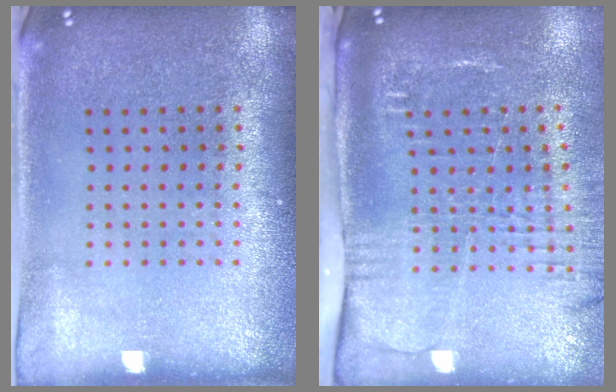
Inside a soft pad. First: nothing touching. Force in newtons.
{"total": 2.7, "press": 2.1, "slide": 1.7}